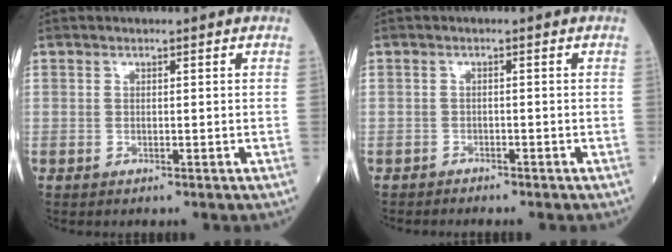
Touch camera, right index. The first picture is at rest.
{"total": 1.6, "force": [-1.4, 0.5, 0.4], "torque": [-0.010, -0.001, -0.020]}